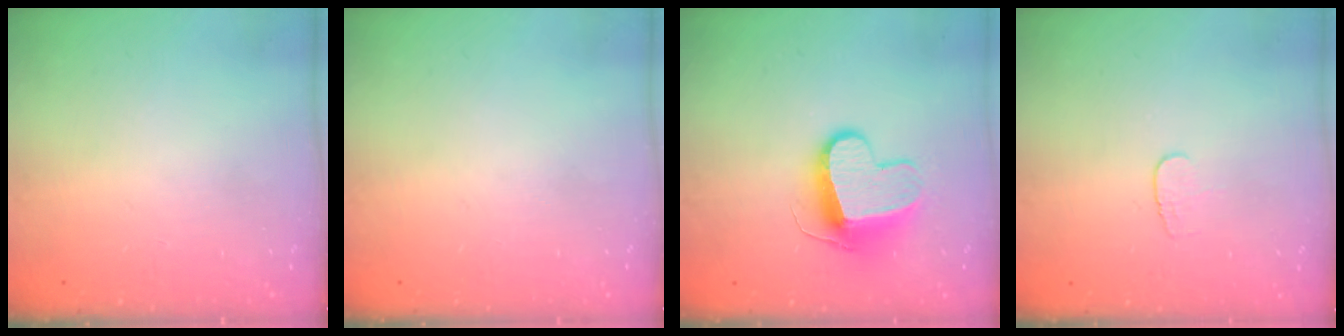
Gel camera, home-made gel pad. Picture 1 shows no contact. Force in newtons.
{"total": 0.0}
{"total": 10.6, "press": 10.6, "slide": 0.4}
{"total": 3.7, "press": 3.7, "slide": 0.4}